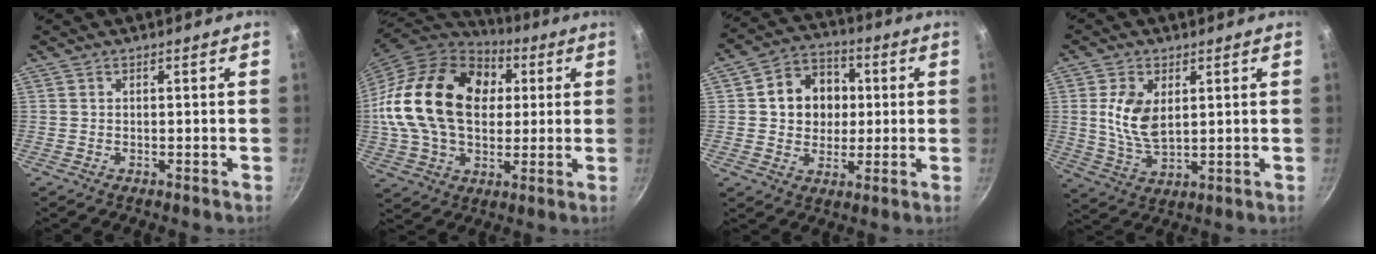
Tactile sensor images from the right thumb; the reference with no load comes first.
{"total": 26.6, "force": [4.5, 18.5, 18.6], "torque": [-0.320, 0.022, 0.075]}
{"total": 11.7, "force": [1.6, 10.0, 5.9], "torque": [-0.056, 0.011, 0.018]}
{"total": 8.8, "force": [1.9, 5.1, 6.9], "torque": [-0.132, -0.016, 0.043]}